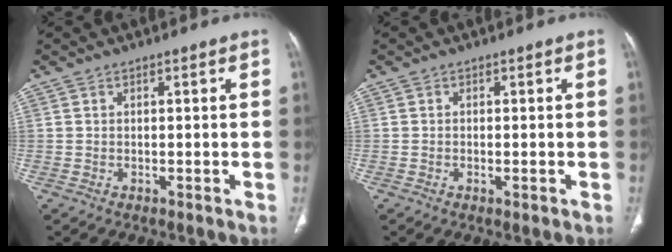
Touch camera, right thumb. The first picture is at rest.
{"total": 1.0, "force": [-0.4, 0.3, 0.9], "torque": [-0.016, -0.002, -0.004]}